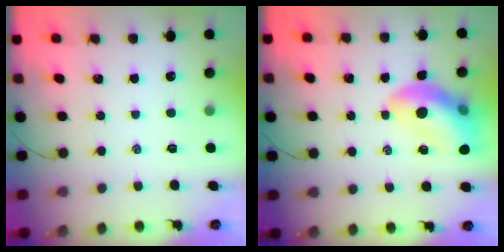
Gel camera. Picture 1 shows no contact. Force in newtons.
{"total": 13.6, "press": 12.9, "slide": 4.1}